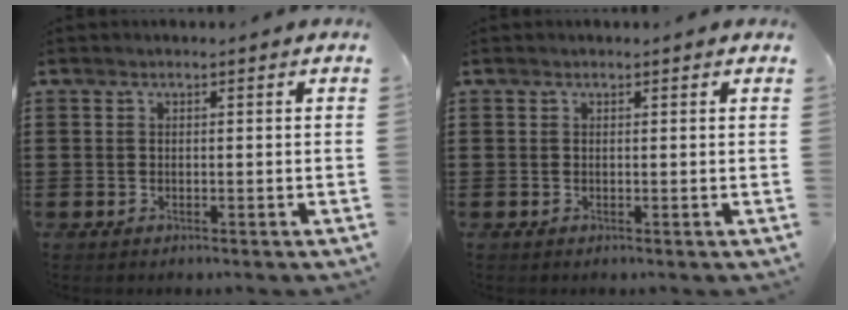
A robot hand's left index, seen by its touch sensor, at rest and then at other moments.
{"total": 0.0}